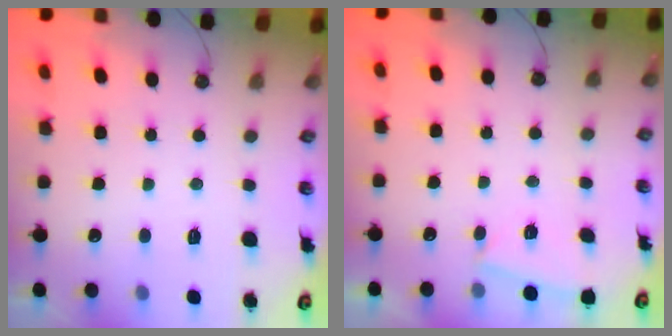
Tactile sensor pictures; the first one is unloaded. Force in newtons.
{"total": 1.9, "press": 1.7, "slide": 0.7}